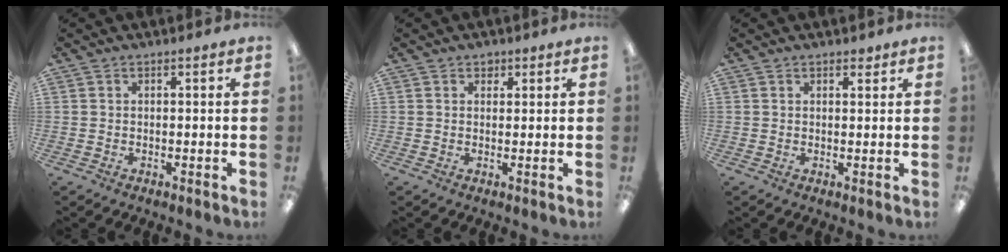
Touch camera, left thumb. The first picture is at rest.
{"total": 1.4, "force": [1.0, 0.9, 0.3], "torque": [0.000, -0.001, 0.017]}
{"total": 1.4, "force": [1.1, 0.6, 0.4], "torque": [0.004, -0.005, 0.018]}